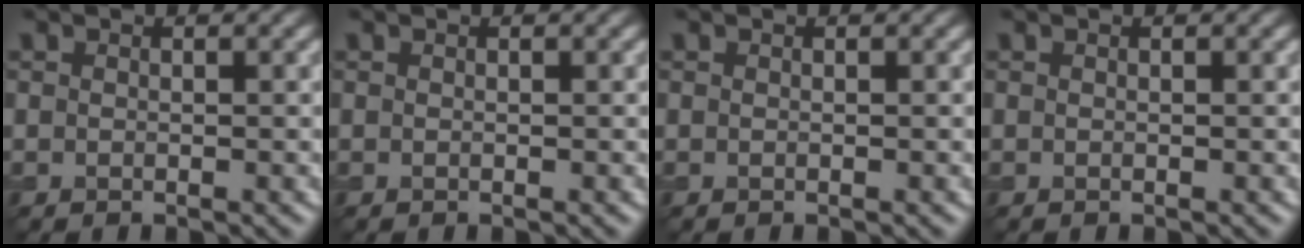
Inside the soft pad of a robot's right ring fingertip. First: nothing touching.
{"total": 0.0}
{"total": 0.0}
{"total": 0.0}